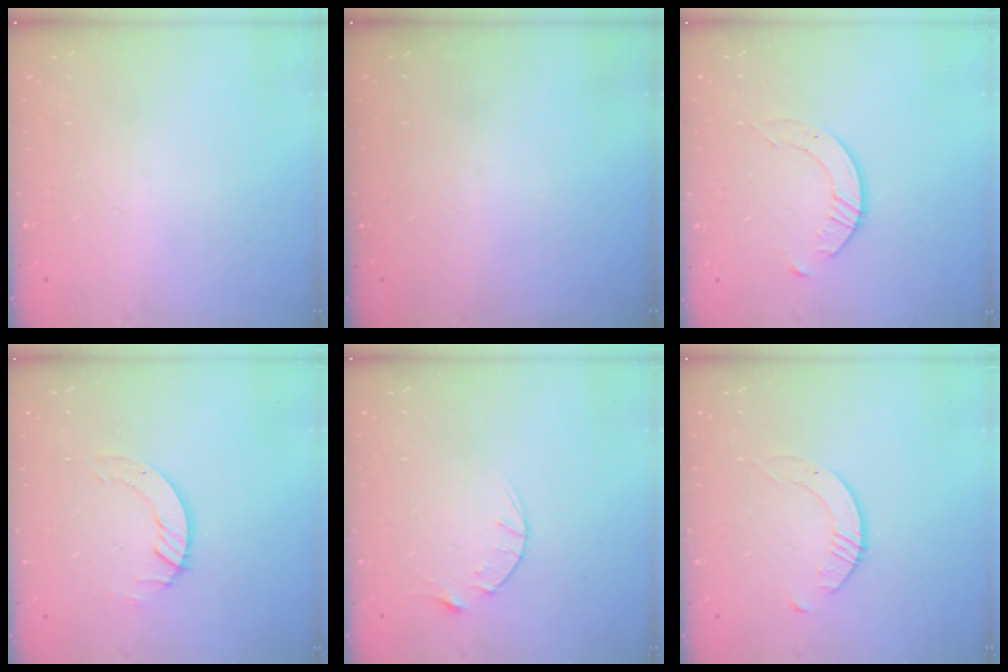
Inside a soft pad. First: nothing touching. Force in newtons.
{"total": 0.0}
{"total": 3.5, "press": 3.4, "slide": 0.4}
{"total": 4.5, "press": 4.5, "slide": 0.4}
{"total": 4.5, "press": 4.5, "slide": 0.3}
{"total": 2.6, "press": 2.6, "slide": 0.3}